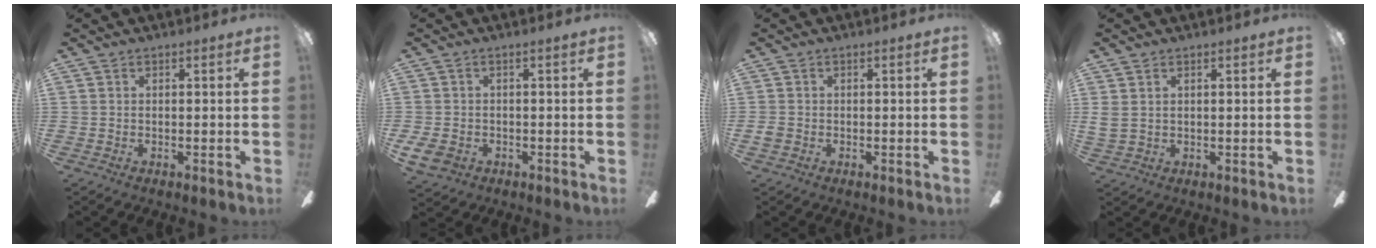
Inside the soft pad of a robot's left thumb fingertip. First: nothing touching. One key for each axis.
{"total": 4.1, "fx": -1.8, "fy": 2.7, "fz": 2.5, "tx": -0.057, "ty": 0.005, "tz": -0.034}
{"total": 1.4, "fx": -0.7, "fy": 1.1, "fz": 0.6, "tx": -0.009, "ty": 0.003, "tz": -0.013}
{"total": 2.5, "fx": 1.2, "fy": 1.6, "fz": 1.5, "tx": -0.032, "ty": 0.004, "tz": 0.021}